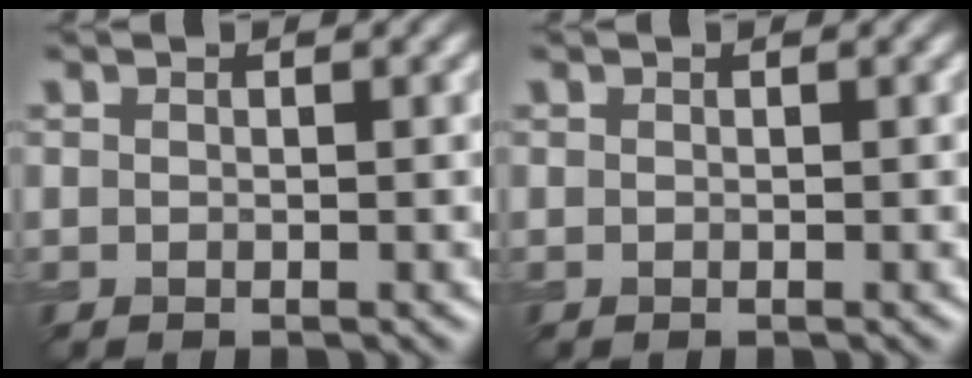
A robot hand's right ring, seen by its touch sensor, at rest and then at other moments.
{"total": 0.0}